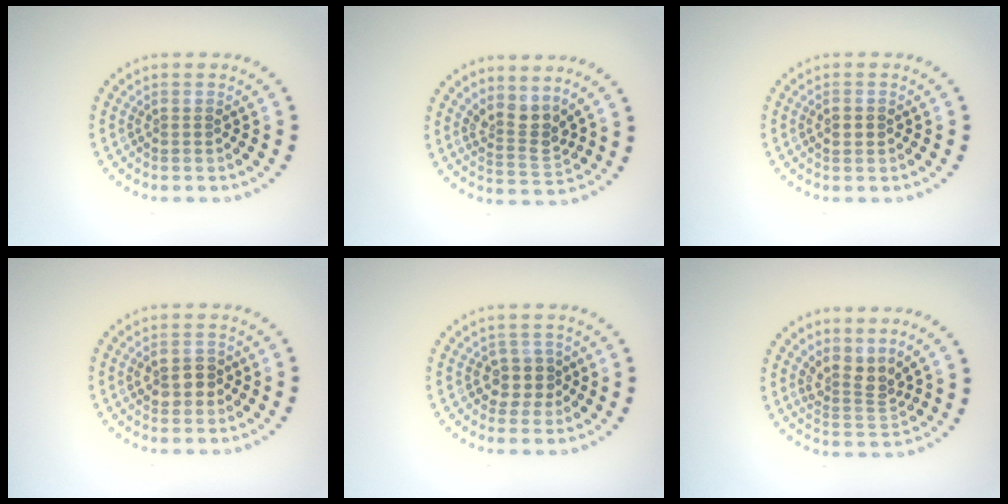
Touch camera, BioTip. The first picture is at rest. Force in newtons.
{"total": 2.7, "press": 1.9, "slide": 1.9}
{"total": 1.8, "press": 1.8, "slide": 0.1}
{"total": 2.3, "press": 2.3, "slide": 0.3}
{"total": 2.4, "press": 2.0, "slide": 1.3}
{"total": 2.8, "press": 2.0, "slide": 1.9}